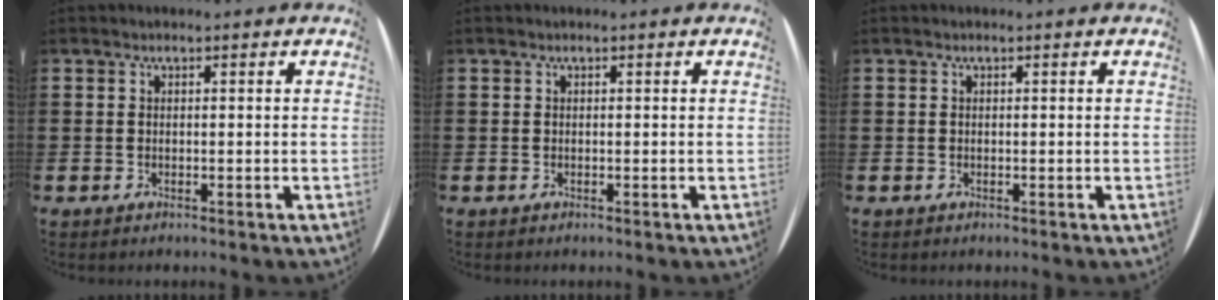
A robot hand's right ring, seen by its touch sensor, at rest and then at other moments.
{"total": 0.0}
{"total": 0.0}